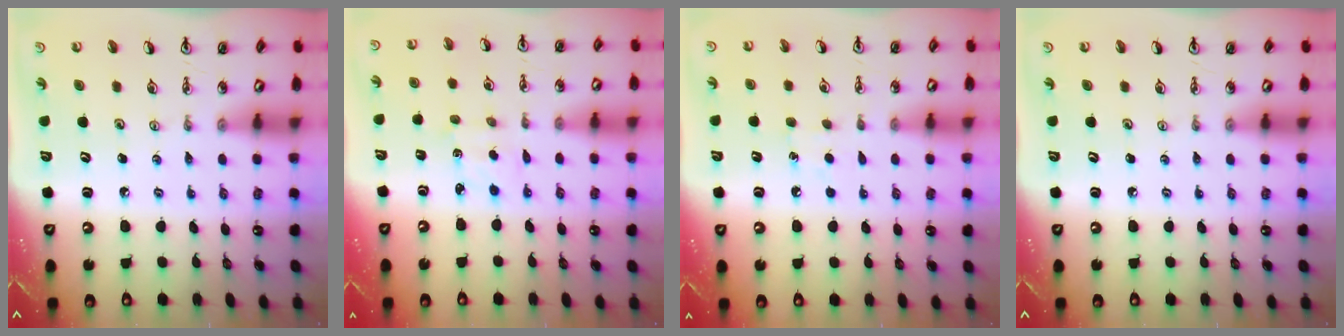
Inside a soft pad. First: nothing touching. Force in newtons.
{"total": 2.4, "press": 2.3, "slide": 0.4}
{"total": 5.1, "press": 5.1, "slide": 0.6}
{"total": 0.0}